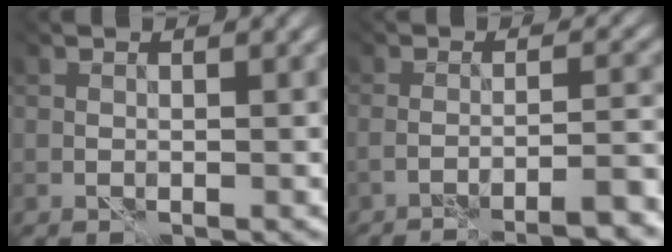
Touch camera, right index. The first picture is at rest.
{"total": 5.2, "force": [-3.8, 0.4, 3.6], "torque": [-0.040, 0.003, -0.060]}